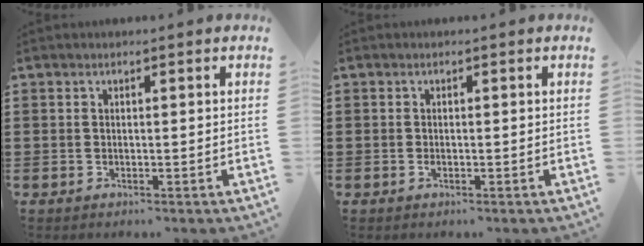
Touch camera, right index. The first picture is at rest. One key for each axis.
{"total": 0.5, "fx": -0.3, "fy": 0.2, "fz": 0.4, "tx": -0.009, "ty": -0.005, "tz": -0.004}